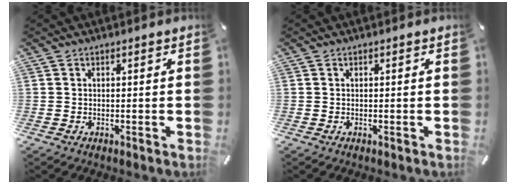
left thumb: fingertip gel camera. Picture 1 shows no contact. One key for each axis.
{"total": 0.0}